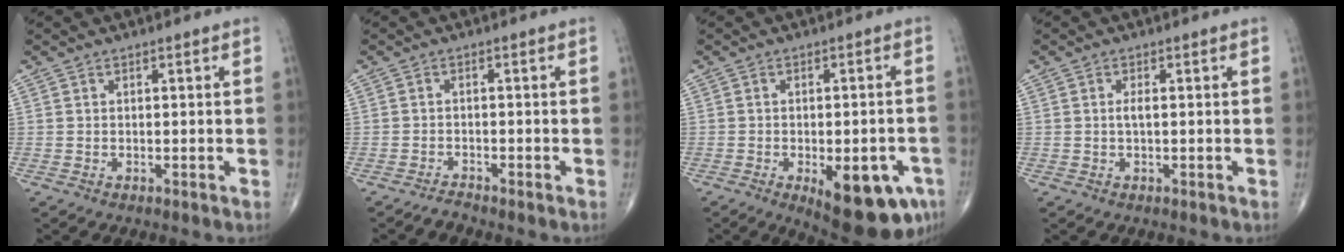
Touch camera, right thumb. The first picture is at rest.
{"total": 1.3, "force": [-1.3, -0.2, -0.2], "torque": [0.001, 0.001, -0.026]}
{"total": 15.0, "force": [-6.3, 6.2, 12.1], "torque": [-0.119, 0.011, -0.067]}
{"total": 1.2, "force": [0.0, 0.3, 1.2], "torque": [-0.027, 0.000, 0.000]}